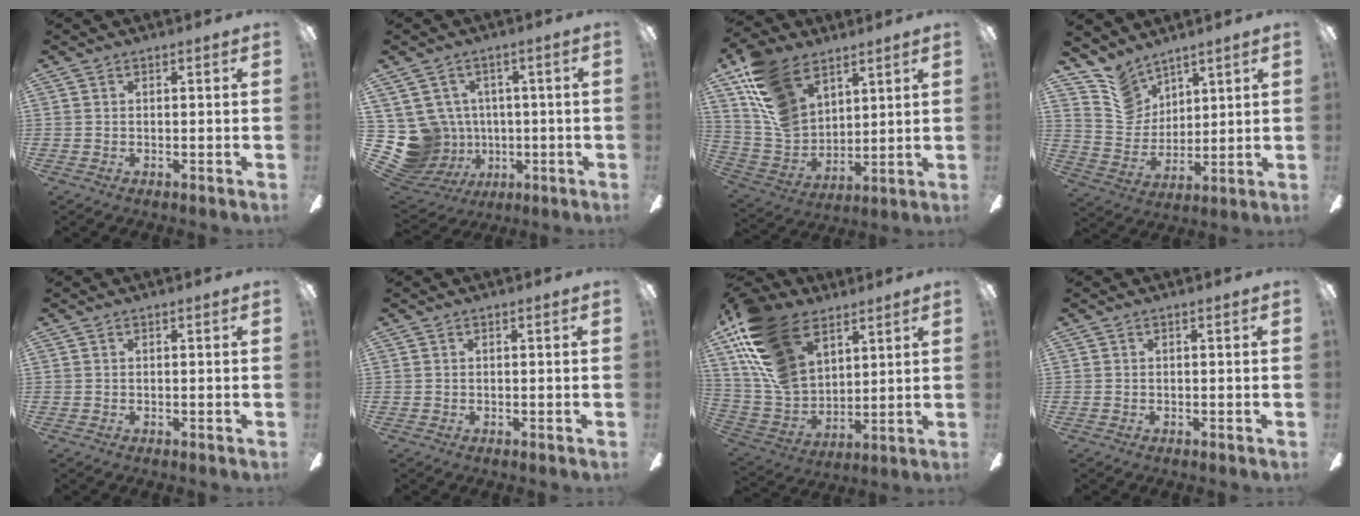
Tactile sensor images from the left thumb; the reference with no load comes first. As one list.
[{"total": 12.0, "force": [-0.2, 11.6, 3.1], "torque": [-0.120, -0.014, 0.014]}, {"total": 16.1, "force": [9.9, 10.2, 7.5], "torque": [-0.166, -0.042, 0.196]}, {"total": 10.4, "force": [8.4, 5.9, 1.1], "torque": [-0.053, -0.052, 0.172]}, {"total": 0.0}, {"total": 0.0}, {"total": 21.5, "force": [11.4, 13.5, 12.4], "torque": [-0.277, -0.043, 0.214]}, {"total": 0.0}]